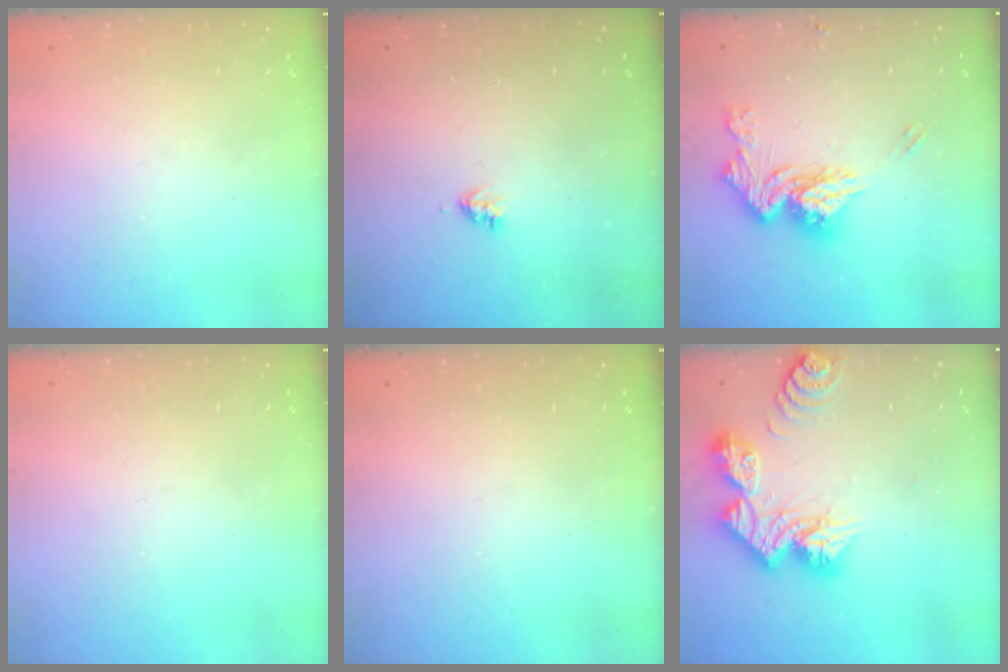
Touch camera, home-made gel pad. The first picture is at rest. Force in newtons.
{"total": 3.6, "press": 3.6, "slide": 0.5}
{"total": 14.1, "press": 14.1, "slide": 0.2}
{"total": 0.7, "press": 0.7, "slide": 0.1}
{"total": 0.0}
{"total": 14.1, "press": 14.1, "slide": 1.3}